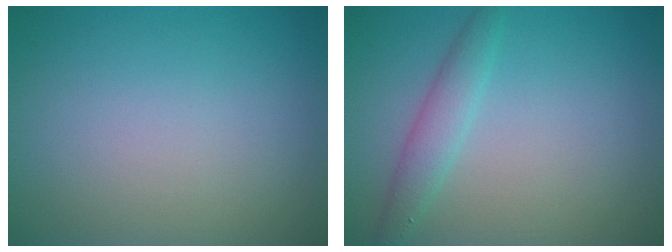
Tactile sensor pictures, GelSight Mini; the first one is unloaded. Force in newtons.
{"total": 2.3, "press": 2.3, "slide": 0.1}